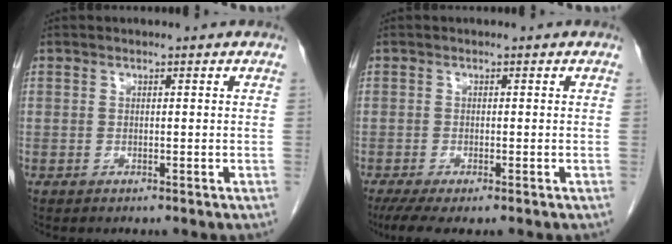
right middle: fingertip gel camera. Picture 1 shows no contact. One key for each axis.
{"total": 5.1, "fx": -3.6, "fy": 1.0, "fz": 3.4, "tx": -0.060, "ty": -0.017, "tz": -0.059}